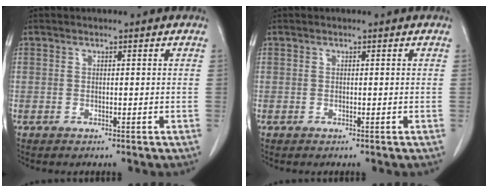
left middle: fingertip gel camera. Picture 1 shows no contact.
{"total": 0.0}